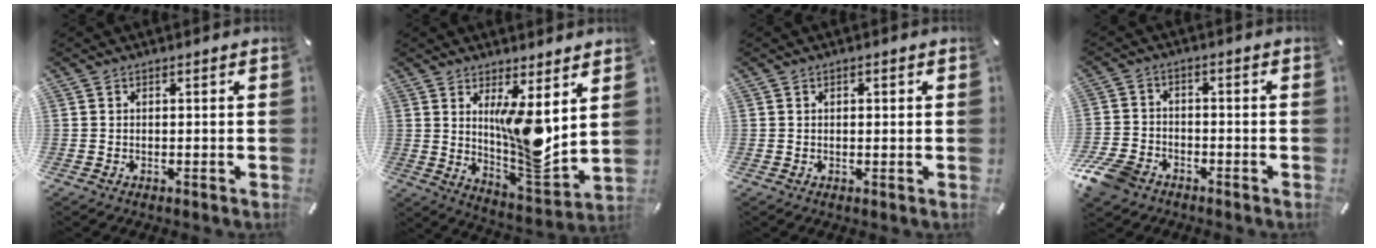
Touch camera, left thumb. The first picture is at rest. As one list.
[{"total": 12.3, "force": [3.9, 4.1, 11.0], "torque": [-0.182, -0.058, 0.068]}, {"total": 0.9, "force": [0.2, 0.6, 0.6], "torque": [-0.014, 0.005, 0.002]}, {"total": 7.9, "force": [-5.1, 5.1, 3.4], "torque": [-0.072, 0.026, -0.096]}]